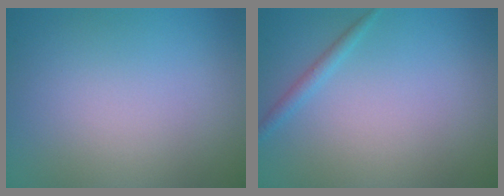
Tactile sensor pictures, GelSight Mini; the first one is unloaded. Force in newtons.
{"total": 1.1, "press": 1.1, "slide": 0.1}